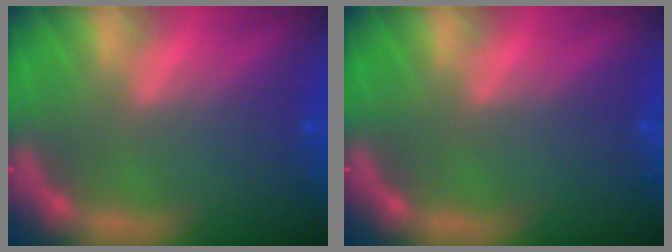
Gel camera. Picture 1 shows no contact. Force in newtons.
{"total": 0.0}